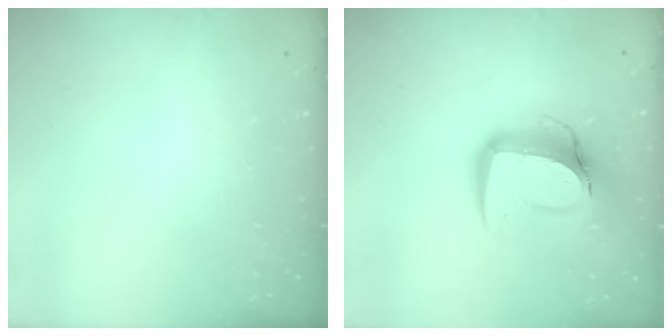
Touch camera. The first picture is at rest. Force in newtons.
{"total": 13.6, "press": 13.5, "slide": 1.4}